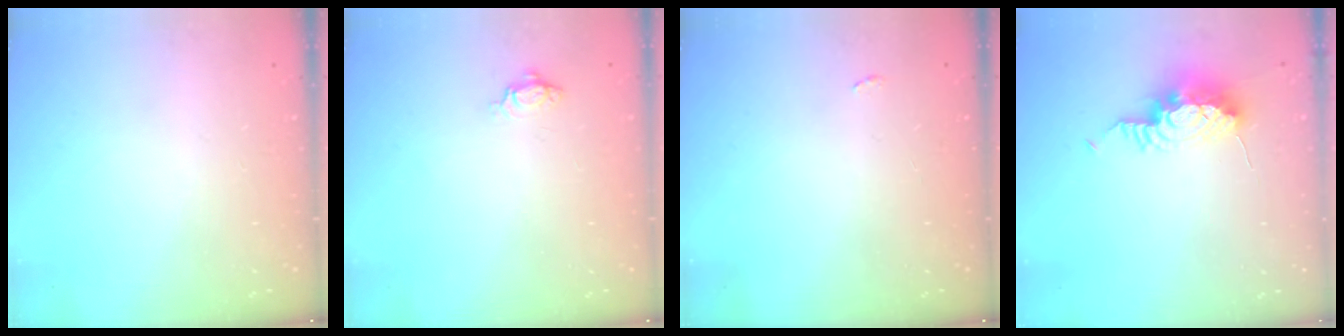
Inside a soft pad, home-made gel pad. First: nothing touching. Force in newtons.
{"total": 3.7, "press": 3.6, "slide": 0.4}
{"total": 2.0, "press": 2.0, "slide": 0.3}
{"total": 10.6, "press": 10.3, "slide": 2.3}